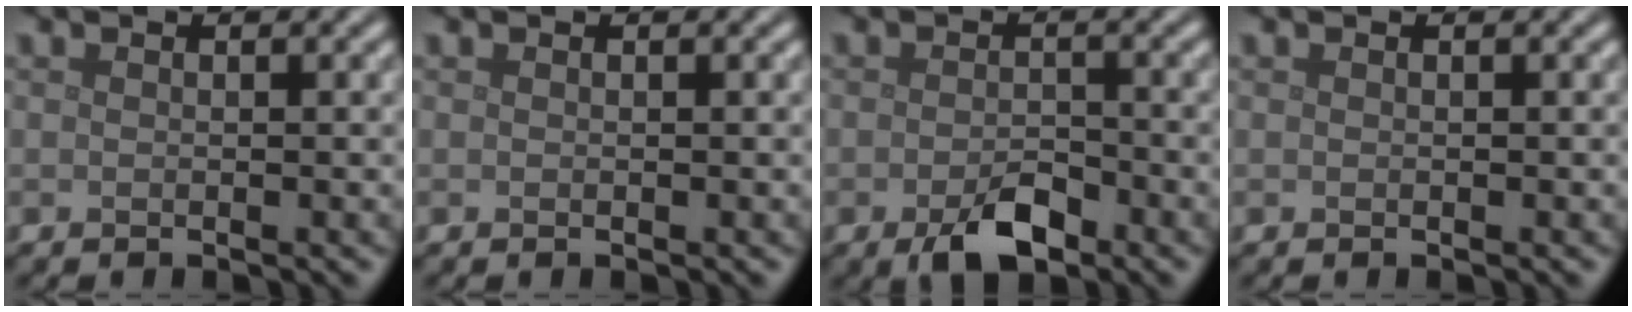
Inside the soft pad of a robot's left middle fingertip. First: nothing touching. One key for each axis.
{"total": 0.0}
{"total": 3.6, "fx": -2.0, "fy": 1.7, "fz": 2.5, "tx": -0.042, "ty": -0.003, "tz": -0.035}
{"total": 0.0}